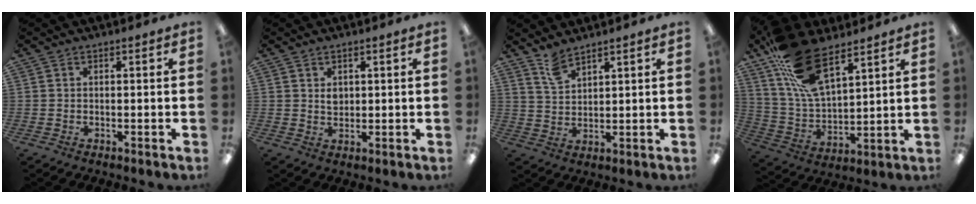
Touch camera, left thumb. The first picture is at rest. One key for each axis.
{"total": 2.1, "fx": 1.1, "fy": 1.4, "fz": 1.1, "tx": -0.009, "ty": -0.005, "tz": 0.016}
{"total": 5.1, "fx": 4.4, "fy": 1.5, "fz": 2.1, "tx": -0.051, "ty": -0.021, "tz": 0.083}
{"total": 17.7, "fx": 11.5, "fy": 7.5, "fz": 11.2, "tx": -0.238, "ty": -0.051, "tz": 0.207}